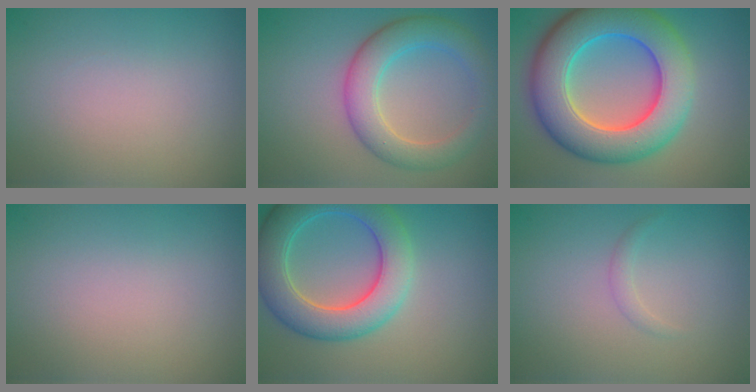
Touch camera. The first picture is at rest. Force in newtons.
{"total": 5.3, "press": 5.3, "slide": 0.1}
{"total": 11.3, "press": 11.3, "slide": 0.4}
{"total": 0.0}
{"total": 7.2, "press": 7.2, "slide": 0.3}
{"total": 0.8, "press": 0.8, "slide": 0.0}